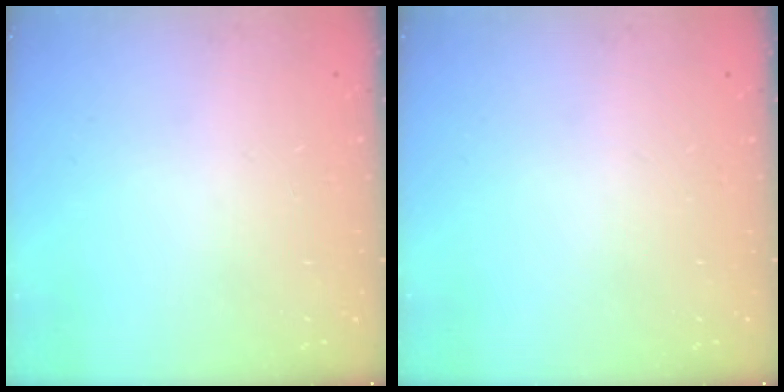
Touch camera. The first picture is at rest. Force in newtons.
{"total": 0.0}